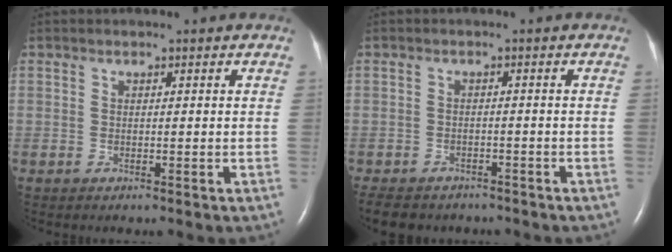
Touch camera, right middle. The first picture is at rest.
{"total": 9.7, "force": [-8.0, 4.4, 3.2], "torque": [-0.069, -0.005, -0.103]}